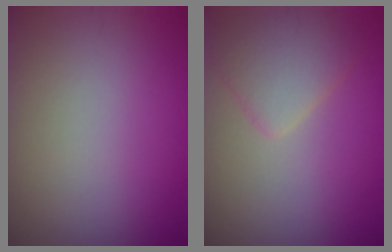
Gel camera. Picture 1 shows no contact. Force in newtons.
{"total": 3.3, "press": 3.3, "slide": 0.1}